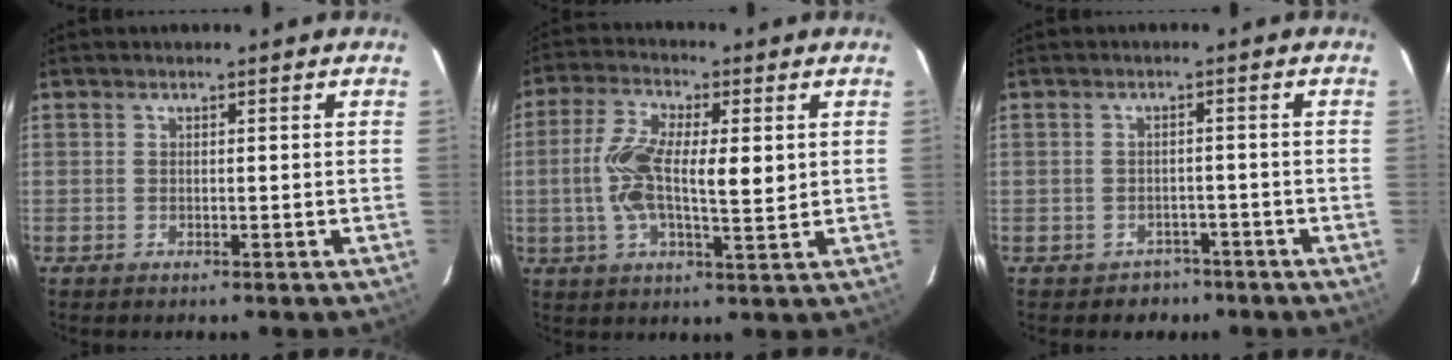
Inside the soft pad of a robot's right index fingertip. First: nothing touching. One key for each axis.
{"total": 11.2, "fx": 1.0, "fy": 3.4, "fz": 10.6, "tx": -0.207, "ty": 0.014, "tz": 0.016}
{"total": 3.0, "fx": -1.9, "fy": 2.2, "fz": -0.1, "tx": -0.001, "ty": 0.015, "tz": -0.025}